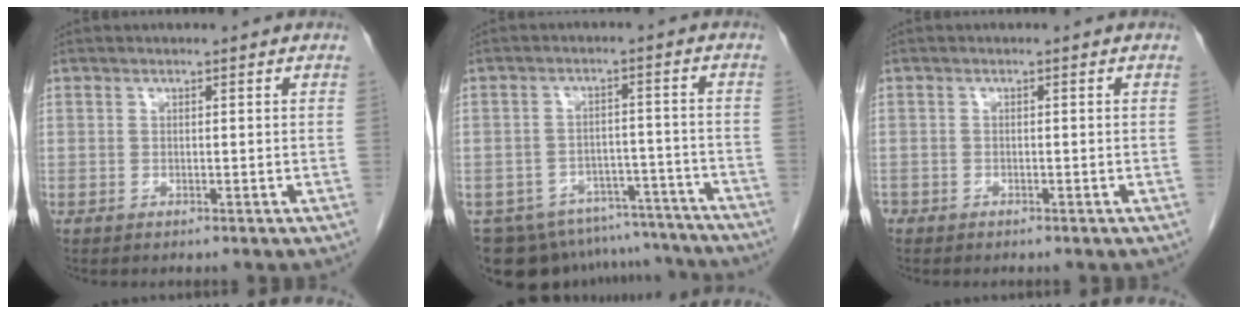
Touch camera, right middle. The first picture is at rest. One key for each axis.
{"total": 17.4, "fx": -15.9, "fy": 6.3, "fz": 3.7, "tx": -0.064, "ty": 0.024, "tz": -0.201}
{"total": 1.1, "fx": -0.9, "fy": 0.7, "fz": 0.2, "tx": -0.008, "ty": 0.000, "tz": -0.016}